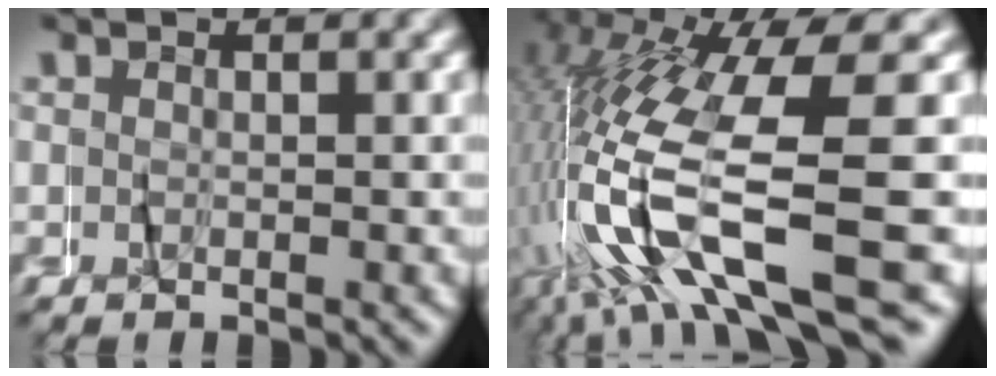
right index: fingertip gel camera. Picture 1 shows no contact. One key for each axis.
{"total": 11.1, "fx": -3.9, "fy": 4.3, "fz": 9.5, "tx": -0.195, "ty": -0.017, "tz": -0.050}